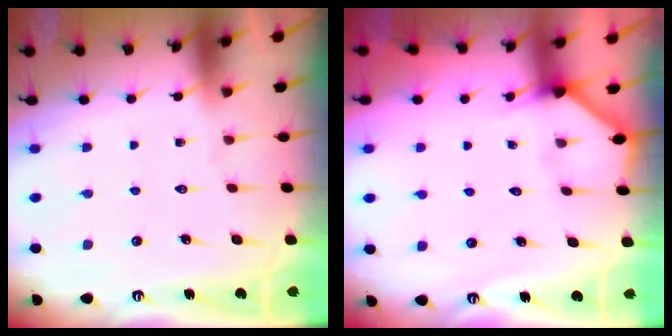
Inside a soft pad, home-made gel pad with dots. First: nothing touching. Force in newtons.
{"total": 2.2, "press": 2.2, "slide": 0.4}